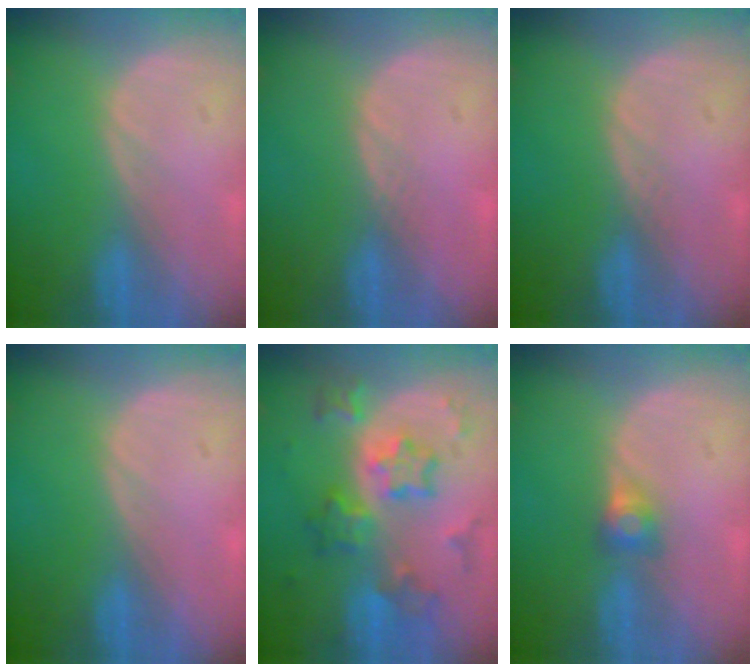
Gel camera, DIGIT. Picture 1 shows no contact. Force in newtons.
{"total": 0.7, "press": 0.6, "slide": 0.3}
{"total": 0.6, "press": 0.6, "slide": 0.0}
{"total": 0.0}
{"total": 8.7, "press": 8.7, "slide": 0.6}
{"total": 2.6, "press": 2.4, "slide": 1.0}